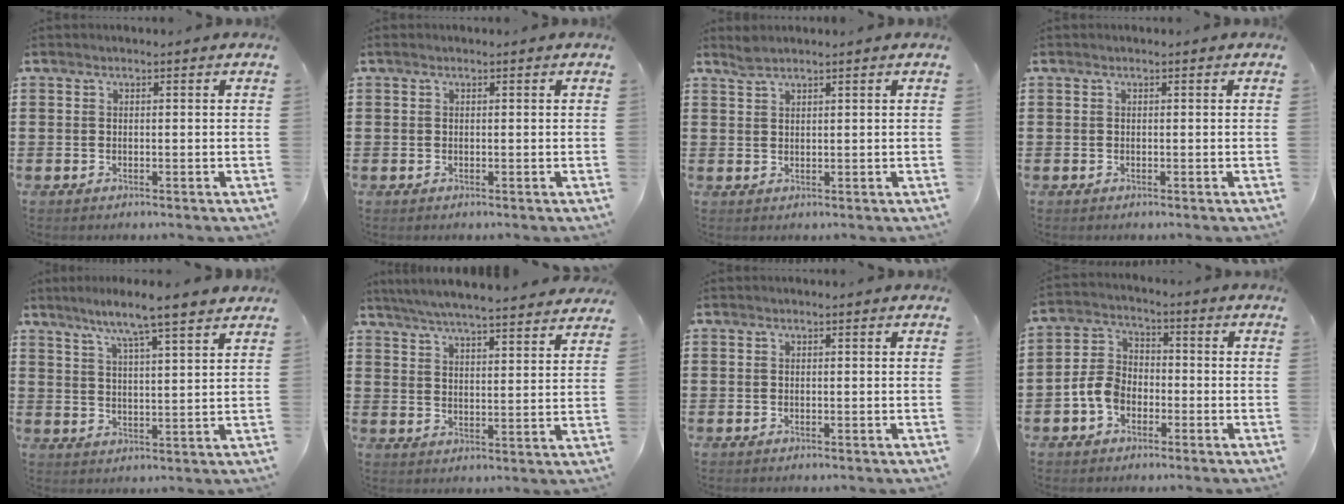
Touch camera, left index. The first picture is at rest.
{"total": 0.0}
{"total": 1.7, "force": [1.6, 0.1, 0.6], "torque": [-0.015, -0.002, 0.031]}
{"total": 0.0}
{"total": 6.6, "force": [5.7, -0.4, 3.4], "torque": [-0.082, -0.023, 0.097]}
{"total": 5.6, "force": [5.3, -0.4, 1.6], "torque": [-0.052, -0.031, 0.092]}
{"total": 0.0}
{"total": 5.8, "force": [-2.6, 4.0, 3.3], "torque": [-0.094, 0.005, -0.059]}